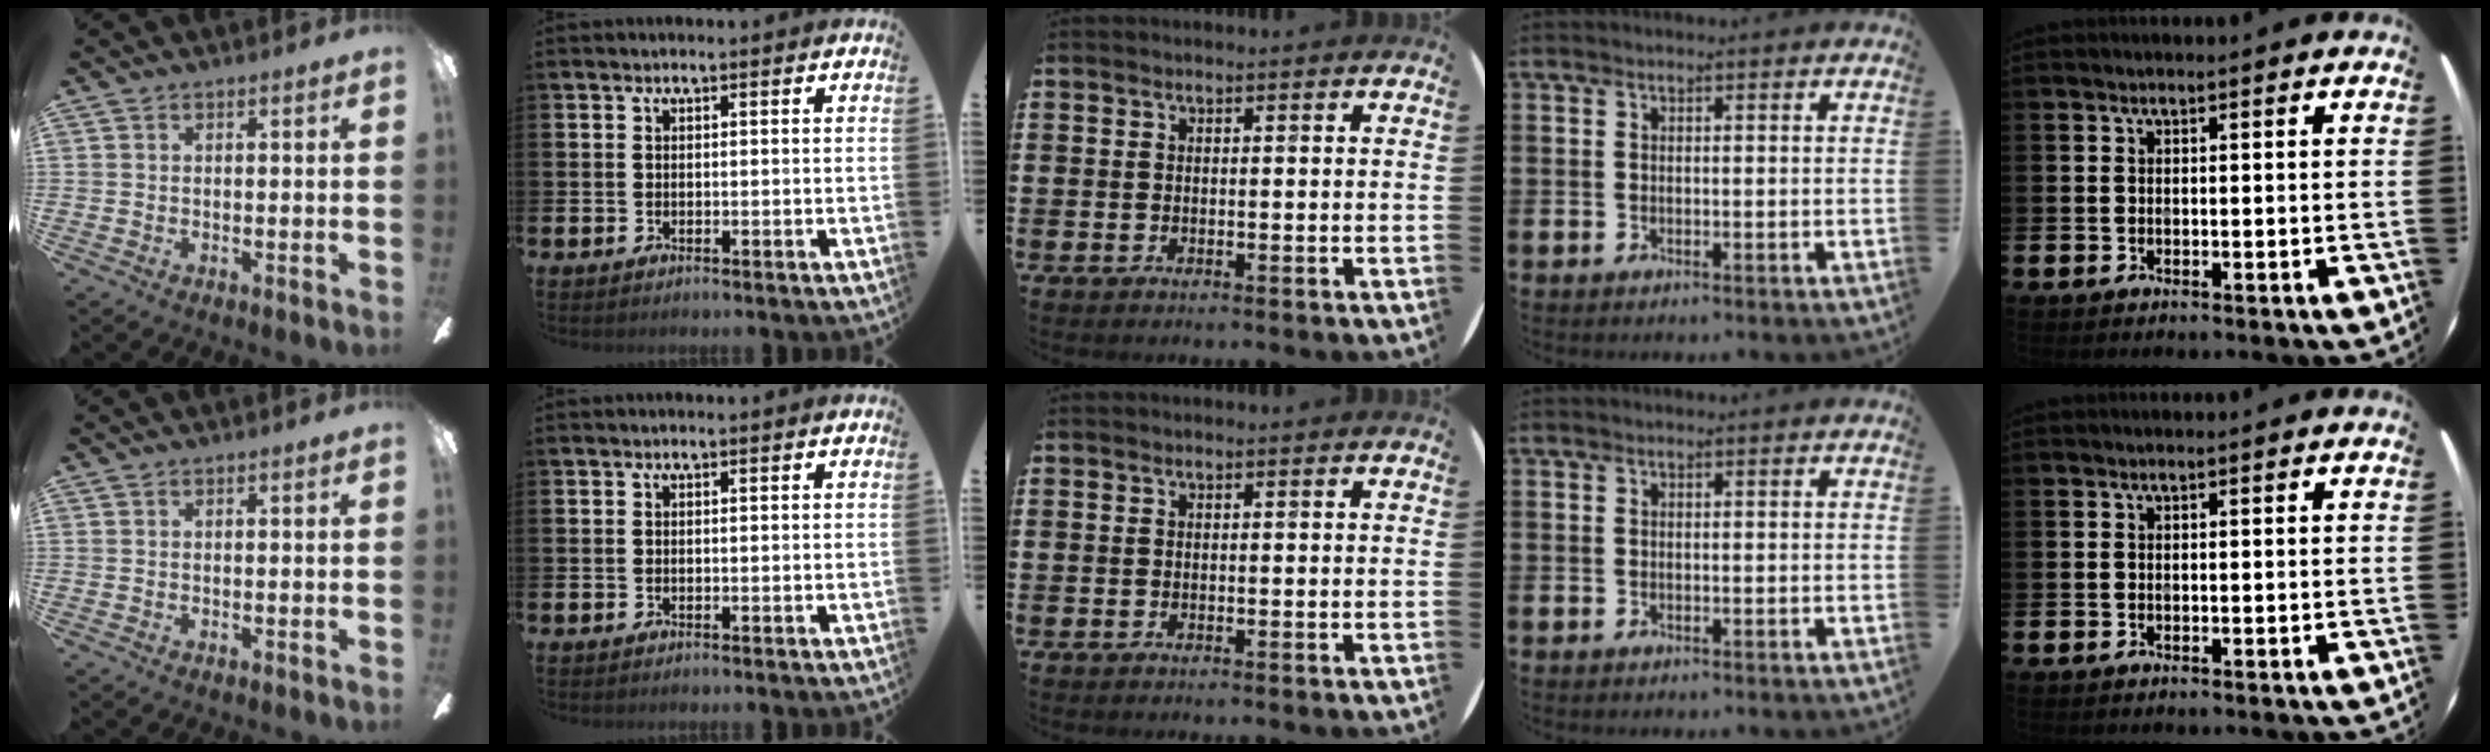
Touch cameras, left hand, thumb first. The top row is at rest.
{}